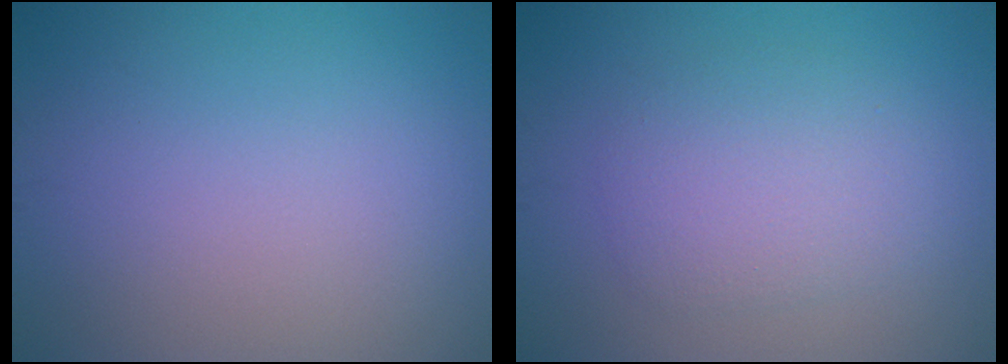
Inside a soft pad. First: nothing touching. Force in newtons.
{"total": 3.6, "press": 3.6, "slide": 0.2}